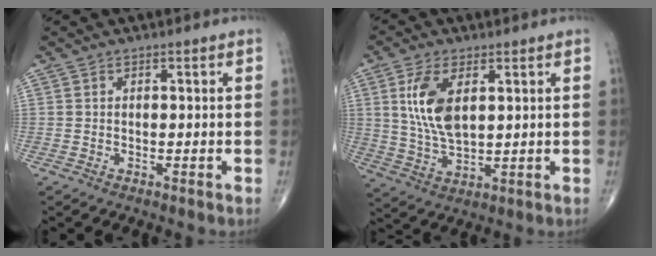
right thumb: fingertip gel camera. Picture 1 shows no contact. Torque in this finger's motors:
{"motor_torque": [0.13, 2.06, 1.28, 0.65, 0.12]}